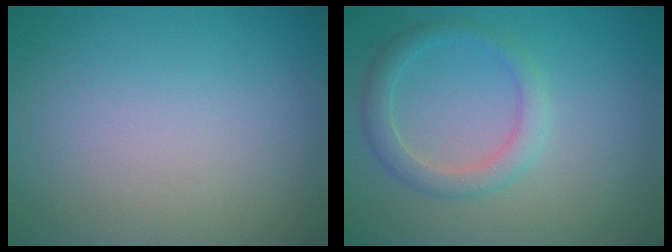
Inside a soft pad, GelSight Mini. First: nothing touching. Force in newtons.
{"total": 2.4, "press": 2.4, "slide": 0.2}